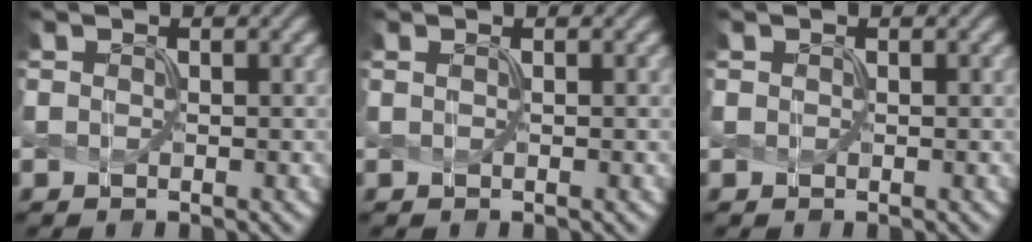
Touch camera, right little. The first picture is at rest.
{"total": 0.9, "force": [0.4, 0.5, 0.6], "torque": [0.003, 0.000, -0.009]}
{"total": 0.0}